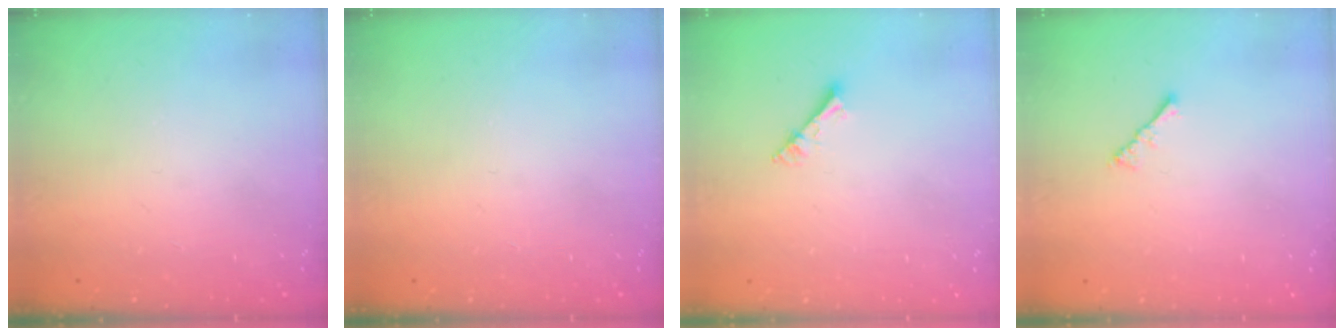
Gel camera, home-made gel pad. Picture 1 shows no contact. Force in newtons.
{"total": 0.0}
{"total": 3.0, "press": 3.0, "slide": 0.3}
{"total": 2.2, "press": 2.1, "slide": 0.5}